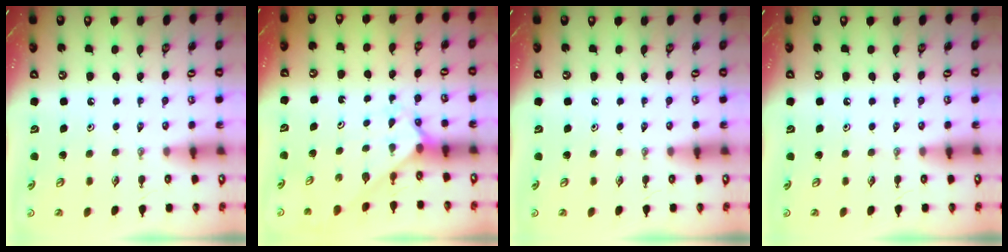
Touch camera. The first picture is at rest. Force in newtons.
{"total": 2.5, "press": 2.5, "slide": 0.2}
{"total": 0.0}
{"total": 0.0}